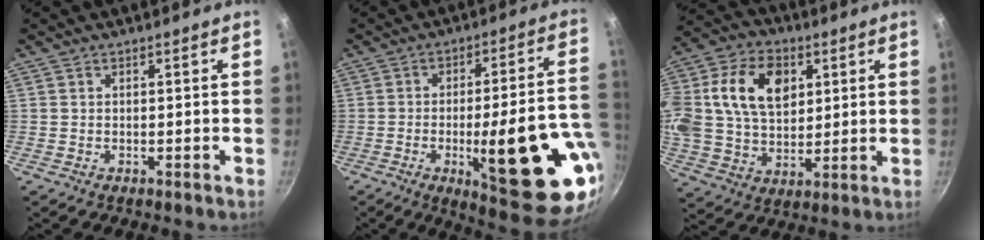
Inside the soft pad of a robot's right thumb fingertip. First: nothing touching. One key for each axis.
{"total": 23.3, "fx": -6.2, "fy": 5.9, "fz": 21.7, "tx": -0.268, "ty": 0.010, "tz": -0.073}
{"total": 21.9, "fx": 6.1, "fy": 15.2, "fz": 14.6, "tx": -0.286, "ty": 0.016, "tz": 0.103}